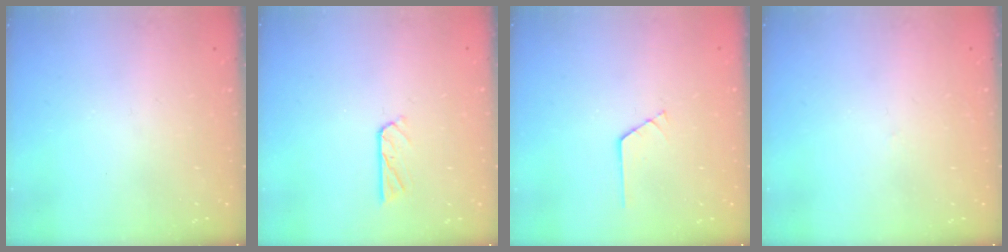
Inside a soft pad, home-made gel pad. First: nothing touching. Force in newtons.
{"total": 5.0, "press": 5.0, "slide": 0.3}
{"total": 0.7, "press": 0.7, "slide": 0.1}
{"total": 2.7, "press": 2.6, "slide": 0.3}